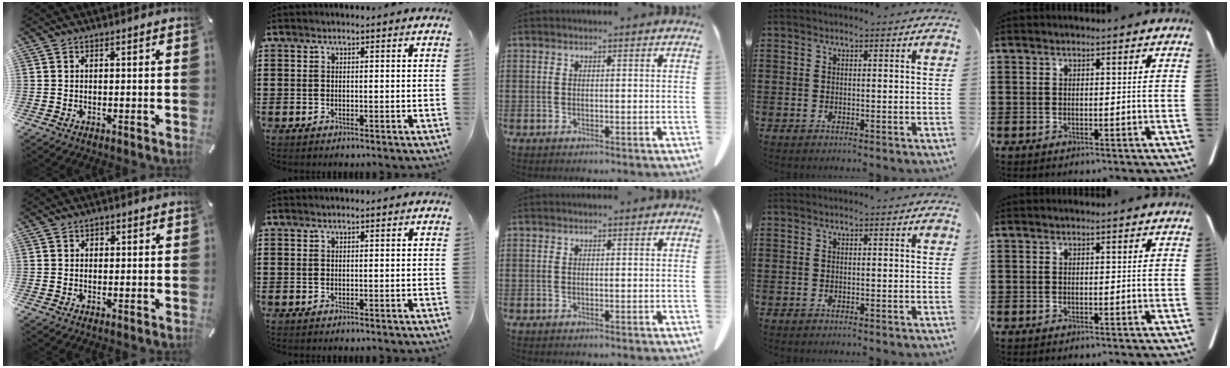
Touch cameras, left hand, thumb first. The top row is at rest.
{"thumb": {"total": 0.9, "force": [0.1, 0.9, 0.2], "torque": [-0.002, 0.007, -0.001]}}